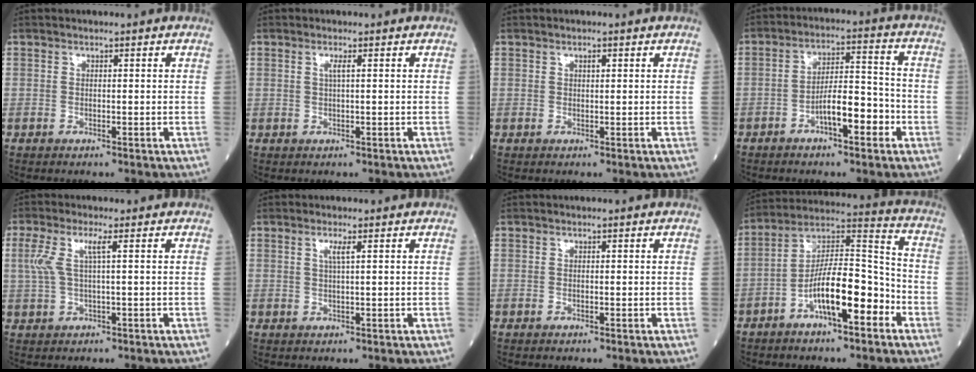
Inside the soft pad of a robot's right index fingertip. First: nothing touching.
{"total": 1.0, "force": [0.3, -0.1, 1.0], "torque": [-0.022, 0.002, 0.004]}
{"total": 0.7, "force": [0.3, 0.3, 0.5], "torque": [-0.009, -0.001, 0.005]}
{"total": 7.7, "force": [-3.5, 2.0, 6.6], "torque": [-0.112, 0.017, -0.059]}
{"total": 4.1, "force": [1.1, 0.4, 3.9], "torque": [-0.099, 0.017, 0.026]}
{"total": 1.6, "force": [0.6, -0.2, 1.4], "torque": [-0.031, 0.000, 0.011]}
{"total": 0.0}
{"total": 13.1, "force": [-5.7, 3.2, 11.4], "torque": [-0.203, 0.022, -0.100]}